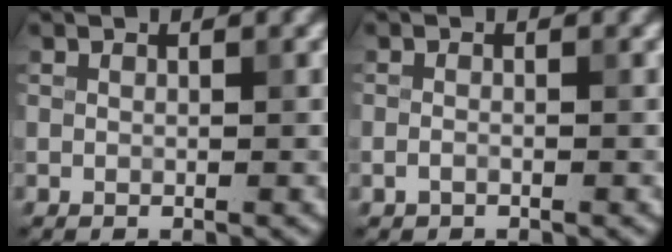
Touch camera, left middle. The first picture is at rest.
{"total": 0.7, "force": [-0.5, 0.4, 0.4], "torque": [-0.009, -0.001, -0.011]}